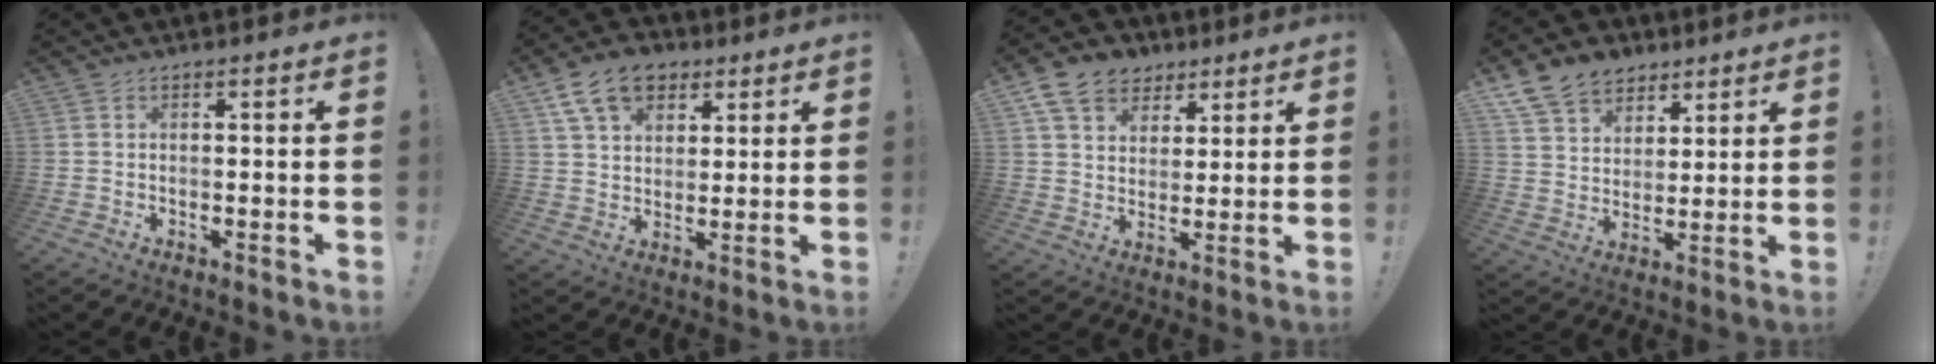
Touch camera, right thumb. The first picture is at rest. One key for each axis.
{"total": 13.2, "fx": 7.1, "fy": 8.9, "fz": 6.5, "tx": -0.100, "ty": -0.026, "tz": 0.137}
{"total": 11.9, "fx": 6.6, "fy": 9.0, "fz": 4.1, "tx": -0.062, "ty": -0.032, "tz": 0.132}
{"total": 11.9, "fx": 7.9, "fy": 8.3, "fz": 3.3, "tx": -0.064, "ty": -0.049, "tz": 0.158}